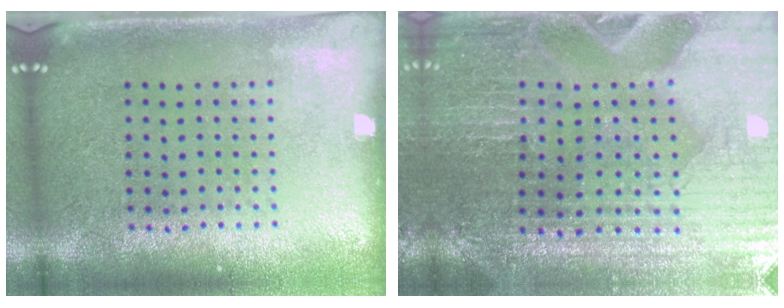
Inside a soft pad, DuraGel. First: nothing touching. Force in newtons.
{"total": 2.2, "press": 2.1, "slide": 0.2}